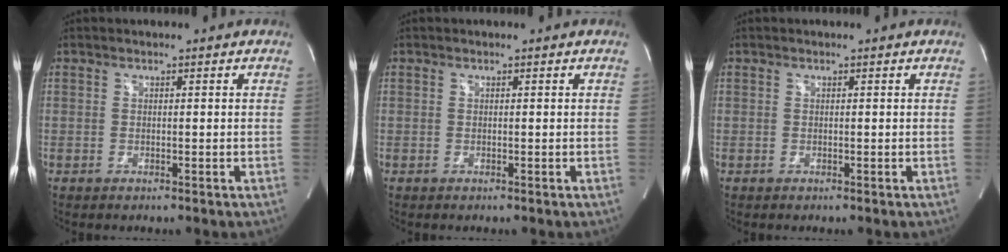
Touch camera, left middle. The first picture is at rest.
{"total": 0.0}
{"total": 0.0}